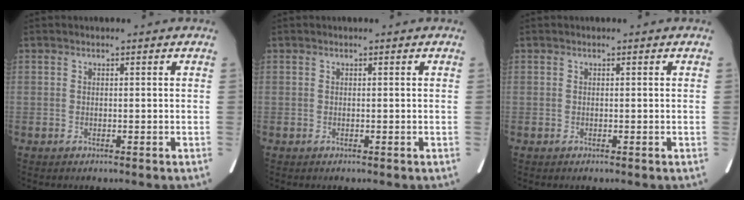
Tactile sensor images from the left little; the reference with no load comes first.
{"total": 0.0}
{"total": 0.0}